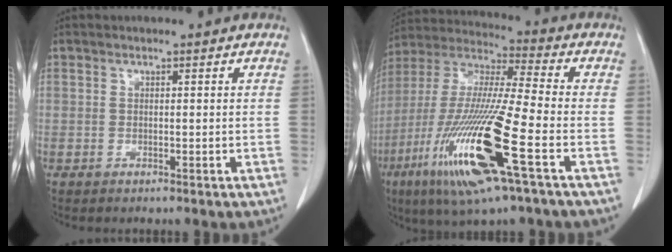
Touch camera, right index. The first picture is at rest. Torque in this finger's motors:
{"motor_torque": [2.14, 0.00, 0.78, 0.21]}